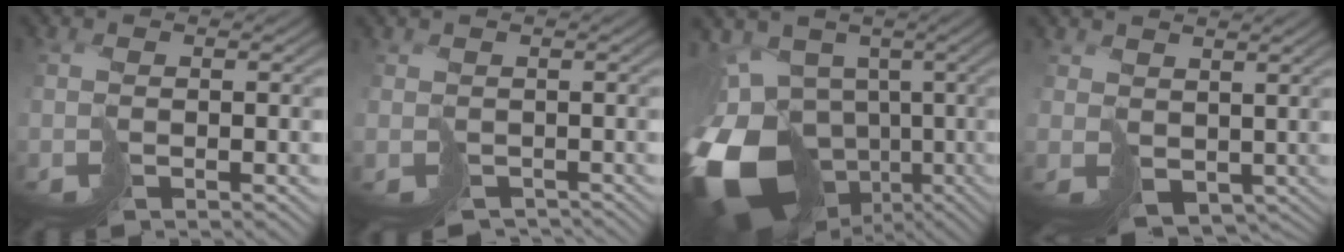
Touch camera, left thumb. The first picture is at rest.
{"total": 2.4, "force": [-1.8, 1.5, 0.1], "torque": [0.008, -0.014, -0.021]}
{"total": 17.2, "force": [-5.9, 12.9, 9.8], "torque": [-0.240, -0.039, -0.075]}
{"total": 4.0, "force": [1.2, 3.2, 2.0], "torque": [-0.054, -0.020, 0.036]}